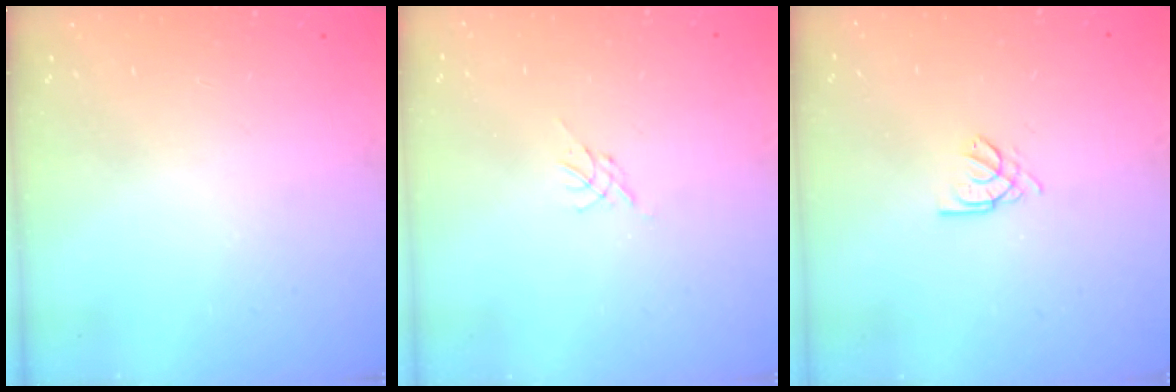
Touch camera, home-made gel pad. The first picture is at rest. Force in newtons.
{"total": 0.0}
{"total": 2.3, "press": 2.3, "slide": 0.5}